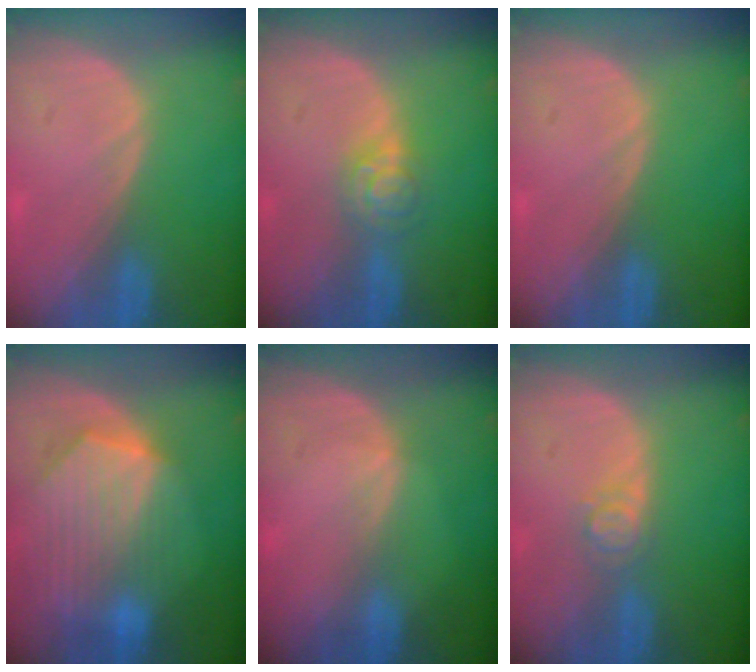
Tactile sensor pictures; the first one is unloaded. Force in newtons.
{"total": 4.5, "press": 3.9, "slide": 2.3}
{"total": 0.0}
{"total": 10.3, "press": 9.0, "slide": 5.1}
{"total": 1.2, "press": 0.7, "slide": 0.9}
{"total": 2.6, "press": 2.6, "slide": 0.3}